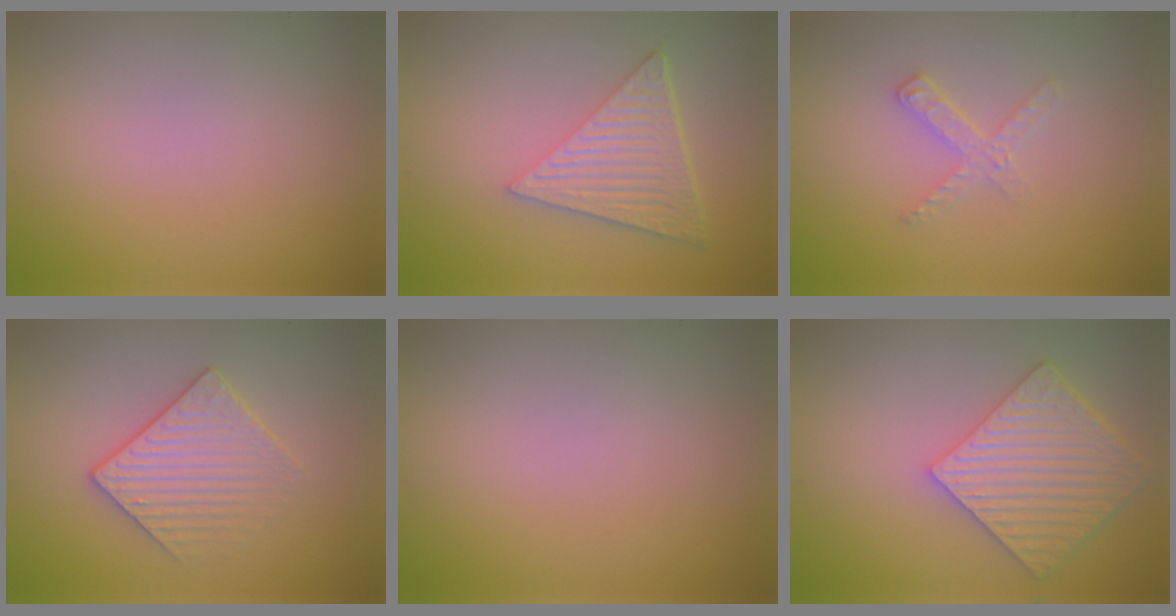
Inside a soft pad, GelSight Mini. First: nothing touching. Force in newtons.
{"total": 6.4, "press": 4.5, "slide": 4.5}
{"total": 1.7, "press": 1.7, "slide": 0.2}
{"total": 3.0, "press": 2.8, "slide": 1.1}
{"total": 0.0}
{"total": 5.9, "press": 5.0, "slide": 3.1}